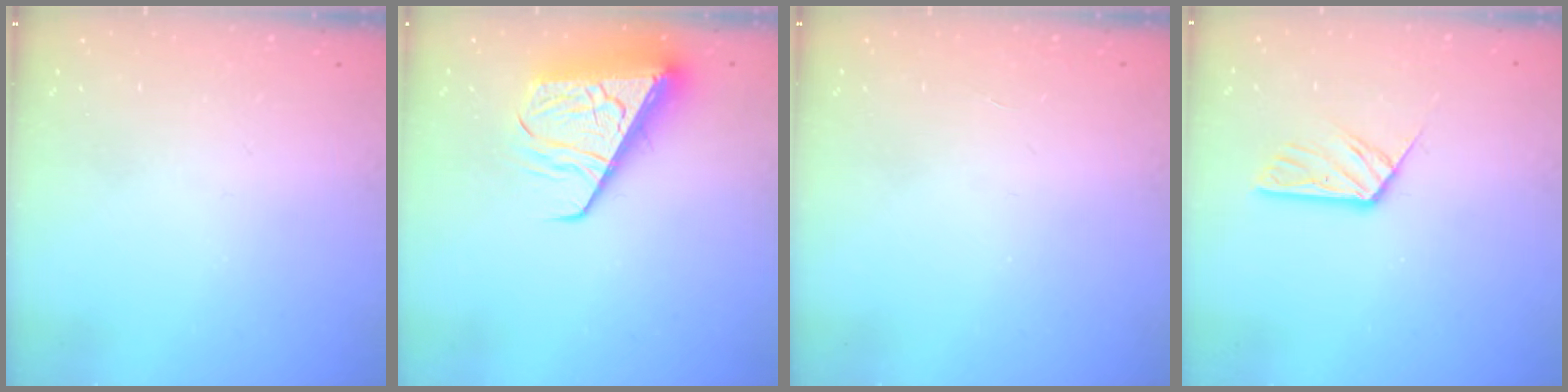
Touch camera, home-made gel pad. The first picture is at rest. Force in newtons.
{"total": 12.2, "press": 12.1, "slide": 1.3}
{"total": 0.0}
{"total": 6.6, "press": 6.6, "slide": 0.4}